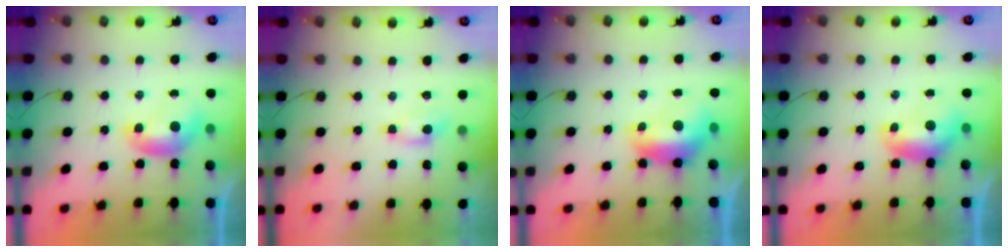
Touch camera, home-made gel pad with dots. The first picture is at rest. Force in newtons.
{"total": 0.5, "press": 0.3, "slide": 0.5}
{"total": 2.1, "press": 2.0, "slide": 0.6}
{"total": 0.0}